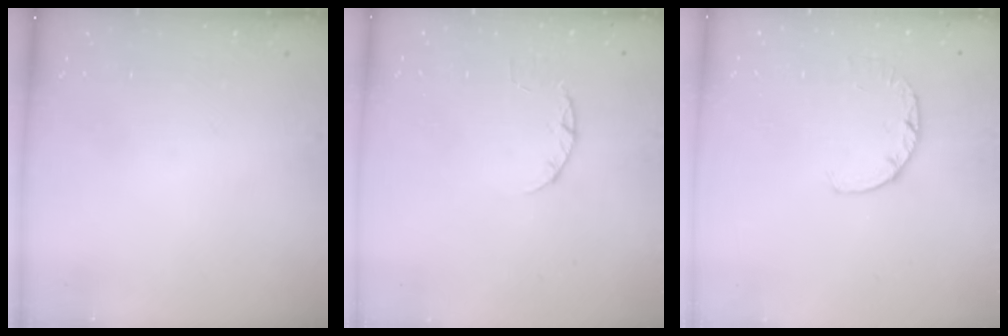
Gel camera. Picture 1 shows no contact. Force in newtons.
{"total": 2.4, "press": 2.3, "slide": 0.4}
{"total": 3.0, "press": 2.9, "slide": 0.4}